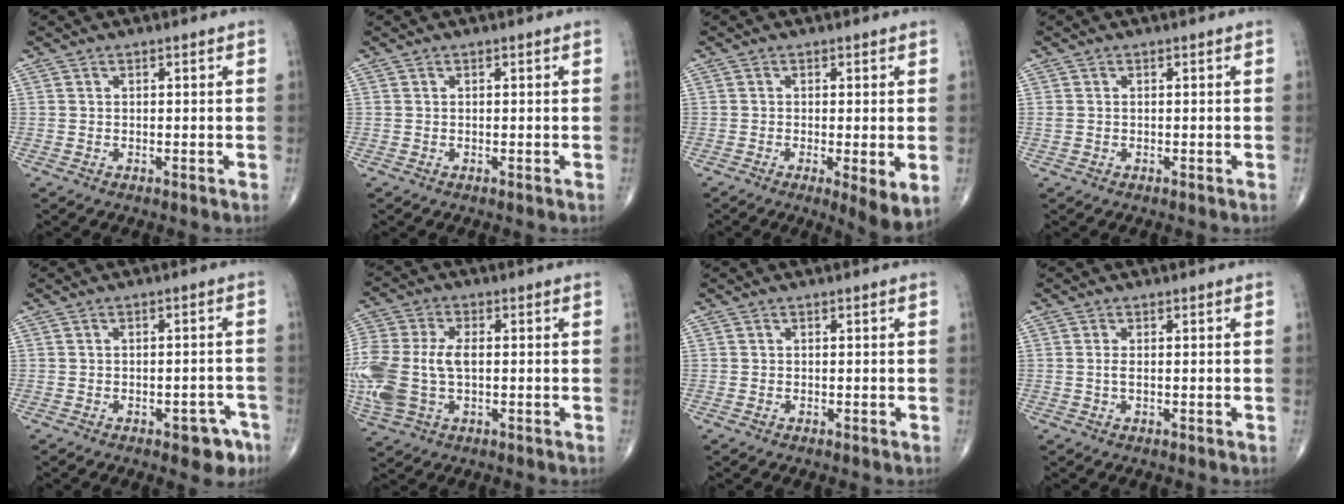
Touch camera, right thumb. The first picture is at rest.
{"total": 0.0}
{"total": 6.0, "force": [-1.2, 1.3, 5.7], "torque": [-0.092, -0.020, -0.021]}
{"total": 1.1, "force": [0.0, 0.7, 0.8], "torque": [-0.027, 0.006, 0.003]}
{"total": 5.3, "force": [-3.0, 2.7, 3.4], "torque": [-0.017, 0.022, -0.033]}
{"total": 16.6, "force": [-1.1, 10.0, 13.2], "torque": [-0.350, 0.000, -0.012]}
{"total": 0.0}
{"total": 1.3, "force": [0.0, 0.4, 1.2], "torque": [-0.031, -0.002, 0.002]}